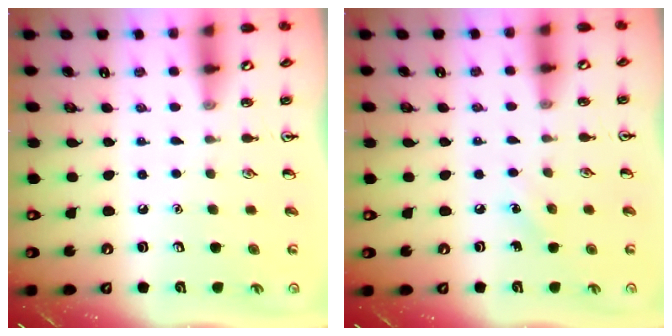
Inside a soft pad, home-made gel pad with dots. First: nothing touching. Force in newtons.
{"total": 4.8, "press": 4.5, "slide": 1.5}